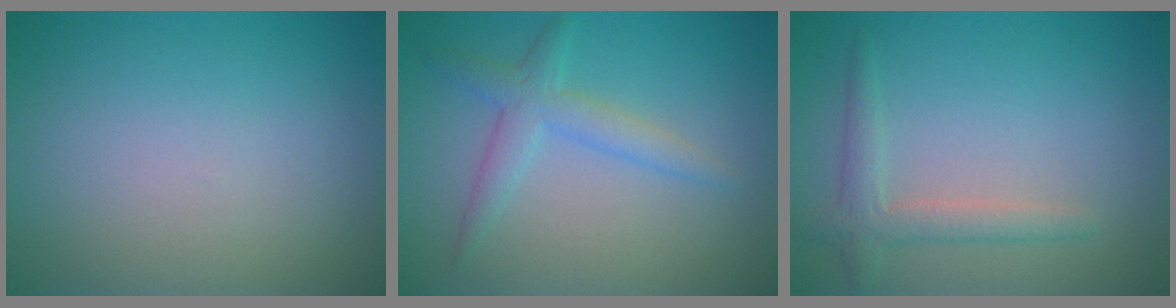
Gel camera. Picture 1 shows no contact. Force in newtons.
{"total": 2.7, "press": 2.7, "slide": 0.0}
{"total": 2.5, "press": 2.5, "slide": 0.3}